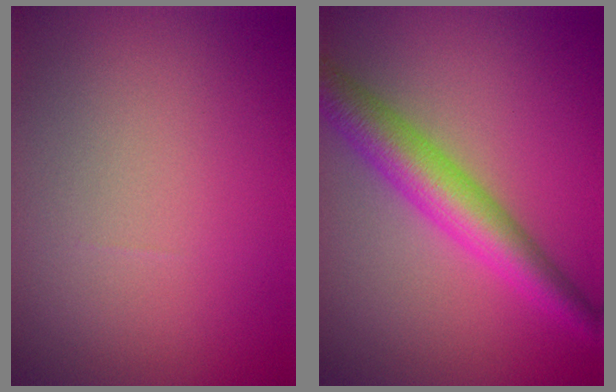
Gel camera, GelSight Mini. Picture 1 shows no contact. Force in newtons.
{"total": 5.7, "press": 5.7, "slide": 0.2}